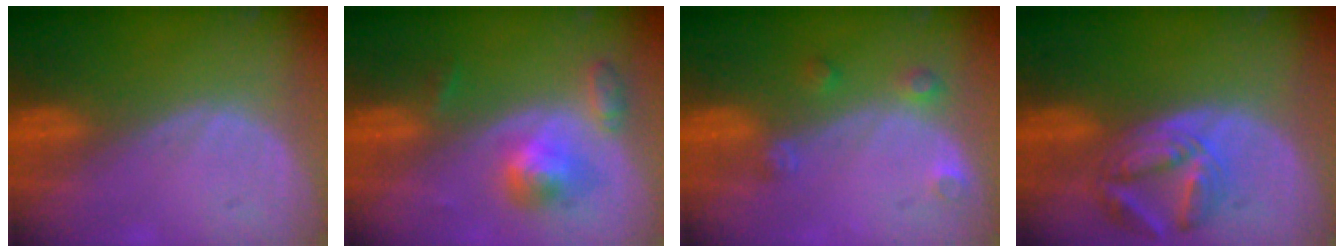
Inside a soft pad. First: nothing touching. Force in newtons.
{"total": 5.3, "press": 5.0, "slide": 1.7}
{"total": 3.2, "press": 2.9, "slide": 1.3}
{"total": 6.5, "press": 6.4, "slide": 1.3}